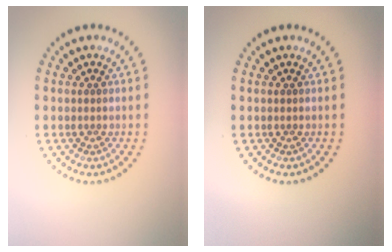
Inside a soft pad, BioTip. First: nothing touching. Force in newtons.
{"total": 0.0}